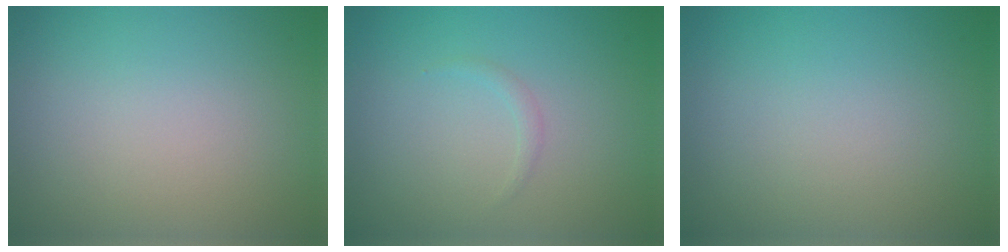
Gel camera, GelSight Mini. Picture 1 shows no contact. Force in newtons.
{"total": 0.7, "press": 0.7, "slide": 0.1}
{"total": 0.0}